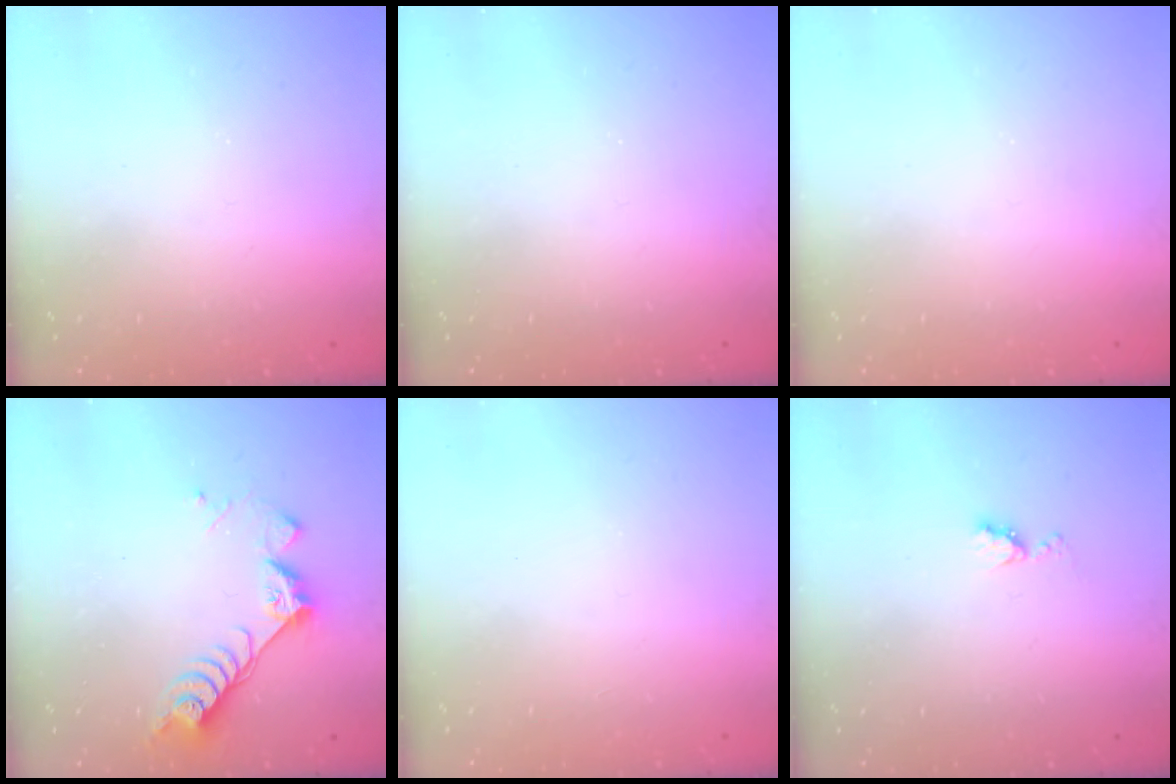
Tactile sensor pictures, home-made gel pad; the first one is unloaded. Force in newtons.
{"total": 0.0}
{"total": 0.0}
{"total": 8.3, "press": 8.2, "slide": 0.7}
{"total": 0.0}
{"total": 5.1, "press": 5.1, "slide": 0.5}